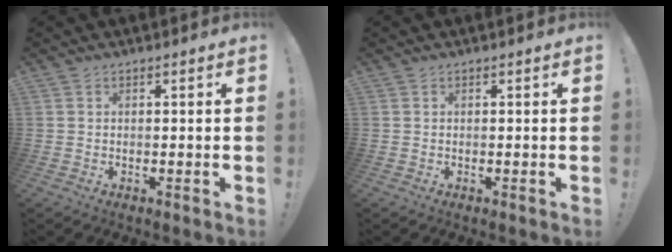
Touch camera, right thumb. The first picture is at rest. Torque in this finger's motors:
{"motor_torque": [-0.03, 0.03, -0.10, 0.08, 0.00]}